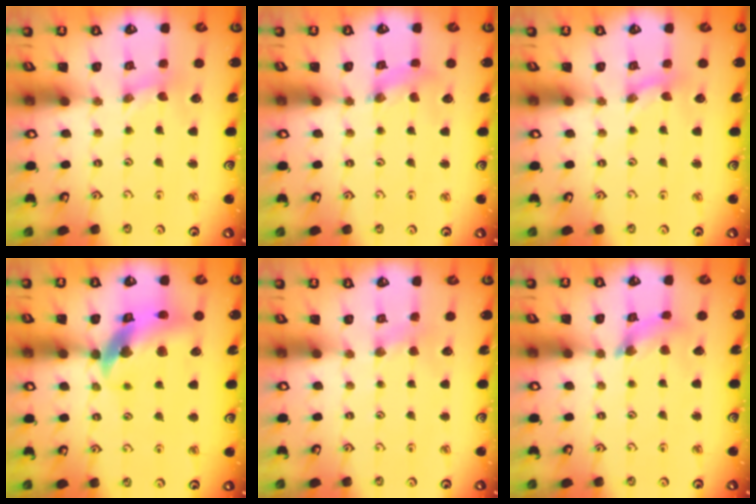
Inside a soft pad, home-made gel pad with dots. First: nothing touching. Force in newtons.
{"total": 1.7, "press": 1.6, "slide": 0.3}
{"total": 0.0}
{"total": 14.0, "press": 13.9, "slide": 2.0}
{"total": 2.2, "press": 2.2, "slide": 0.4}
{"total": 5.5, "press": 5.5, "slide": 0.5}